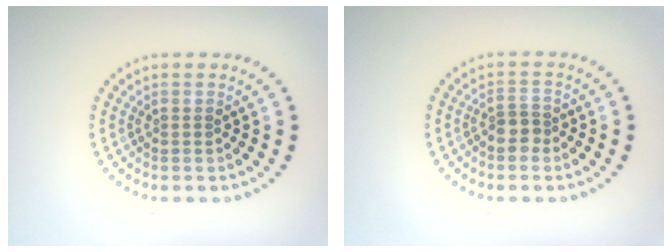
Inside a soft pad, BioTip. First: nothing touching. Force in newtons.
{"total": 2.0, "press": 1.7, "slide": 1.0}